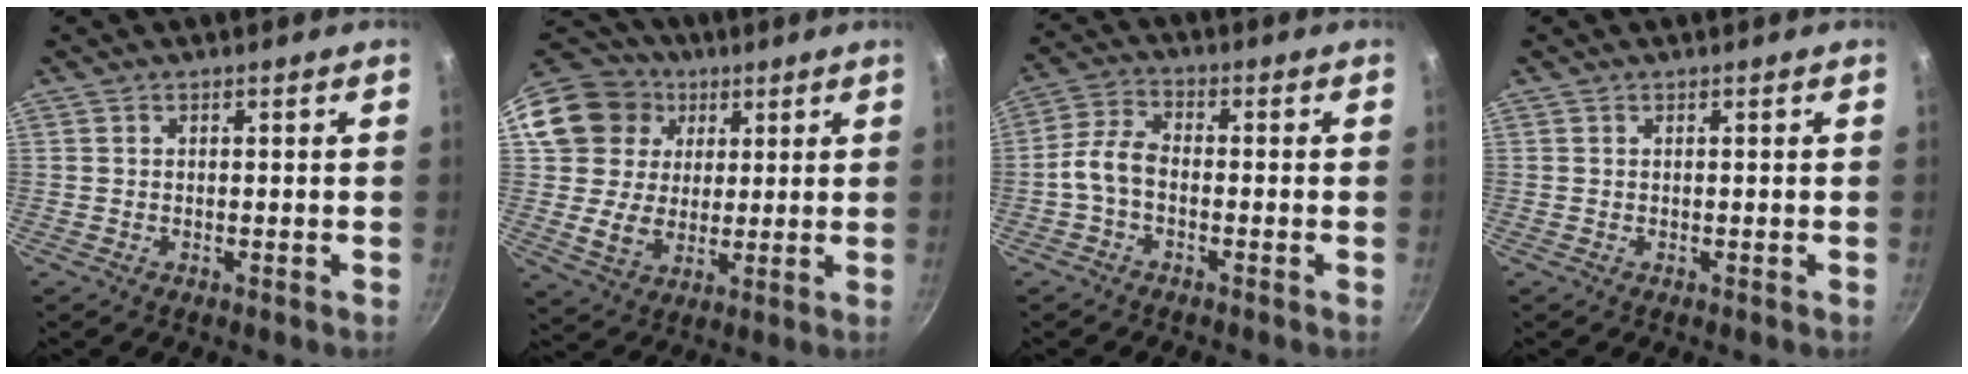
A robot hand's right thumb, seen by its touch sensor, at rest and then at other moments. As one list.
[{"total": 16.6, "force": [5.7, 14.3, 6.2], "torque": [-0.100, 0.010, 0.104]}, {"total": 5.6, "force": [-1.8, 3.2, 4.2], "torque": [-0.088, 0.031, -0.046]}, {"total": 0.0}]